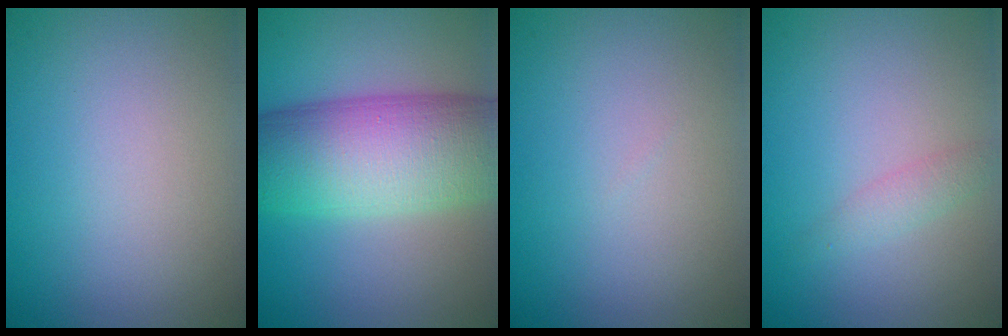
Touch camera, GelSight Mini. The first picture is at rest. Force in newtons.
{"total": 11.4, "press": 11.4, "slide": 0.4}
{"total": 0.0}
{"total": 1.3, "press": 1.3, "slide": 0.1}